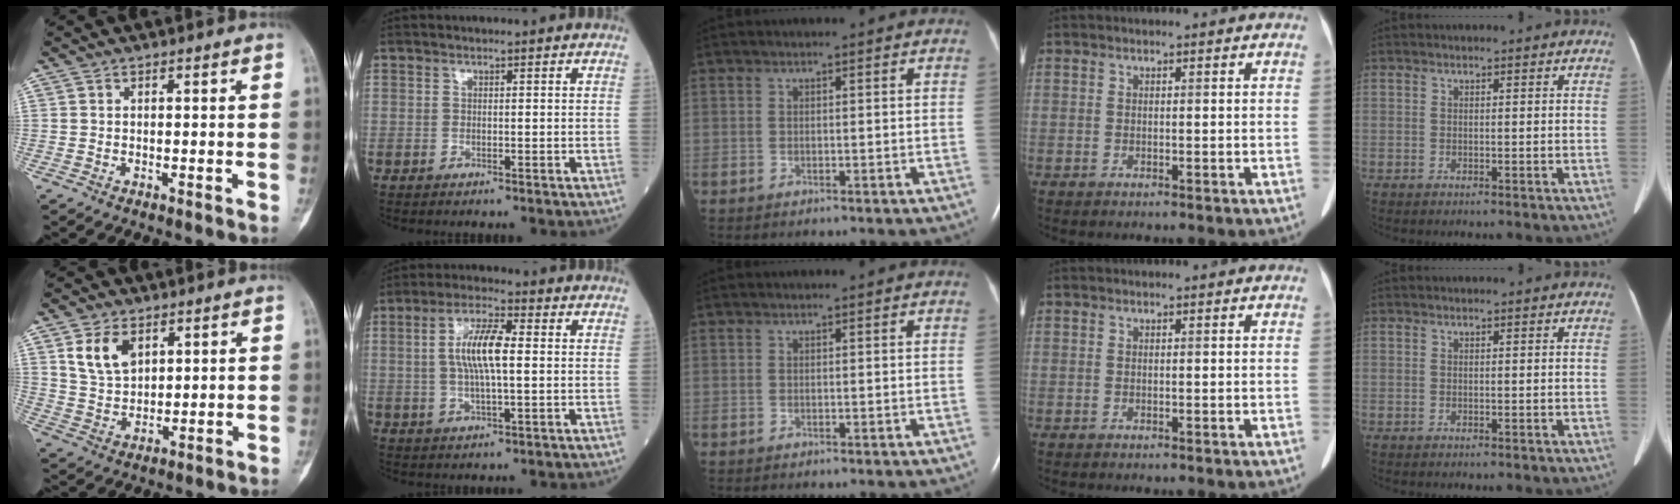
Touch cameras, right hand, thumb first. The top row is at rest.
{"thumb": {"total": 7.7, "force": [3.5, 5.0, 4.7], "torque": [-0.071, -0.017, 0.074]}, "index": {"total": 8.2, "force": [0.8, 1.7, 8.0], "torque": [-0.159, 0.010, 0.013]}}